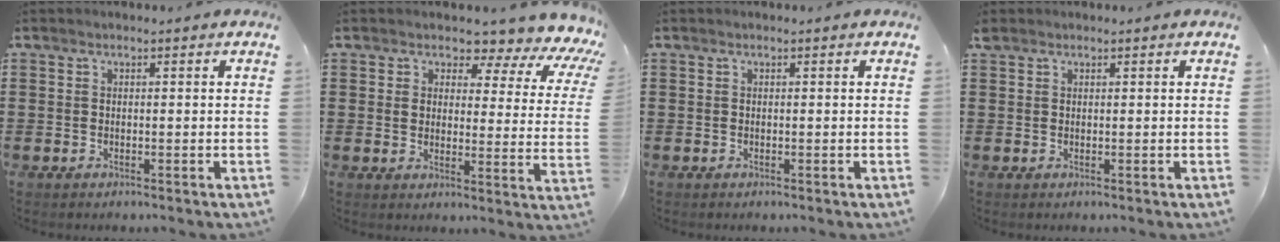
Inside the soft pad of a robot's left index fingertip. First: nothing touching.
{"total": 3.7, "force": [2.6, 2.0, 1.8], "torque": [-0.044, -0.026, 0.032]}
{"total": 0.0}
{"total": 0.8, "force": [0.6, 0.5, 0.3], "torque": [-0.007, 0.004, 0.012]}